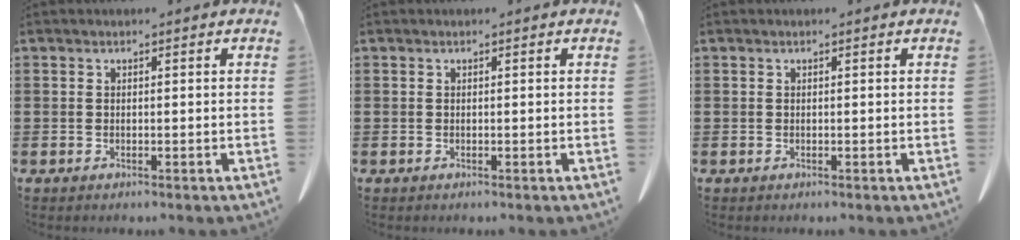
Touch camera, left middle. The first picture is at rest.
{"total": 0.0}
{"total": 0.0}